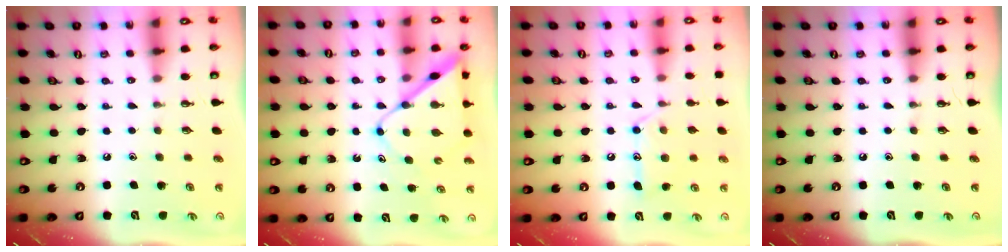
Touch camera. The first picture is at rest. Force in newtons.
{"total": 9.4, "press": 9.4, "slide": 0.7}
{"total": 13.5, "press": 13.4, "slide": 0.9}
{"total": 0.0}